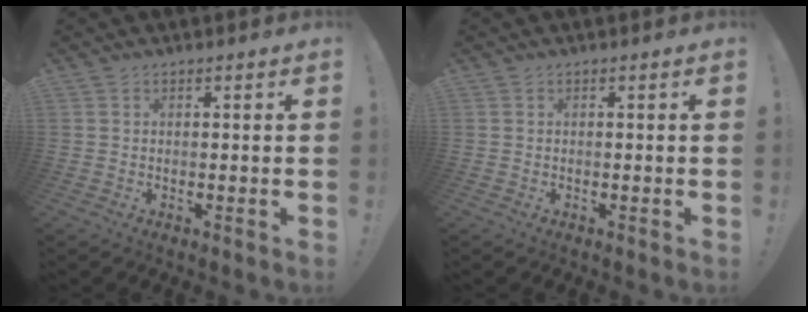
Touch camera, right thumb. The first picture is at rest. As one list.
[{"total": 0.0}]